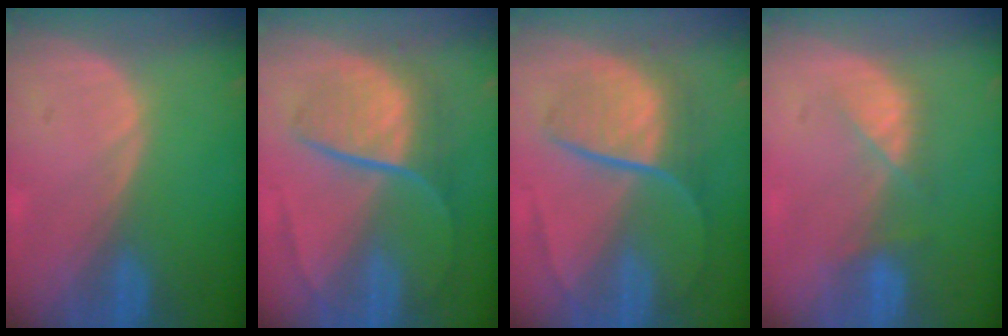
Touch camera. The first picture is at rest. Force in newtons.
{"total": 9.1, "press": 7.7, "slide": 5.0}
{"total": 9.1, "press": 7.7, "slide": 5.0}
{"total": 3.7, "press": 3.7, "slide": 0.6}